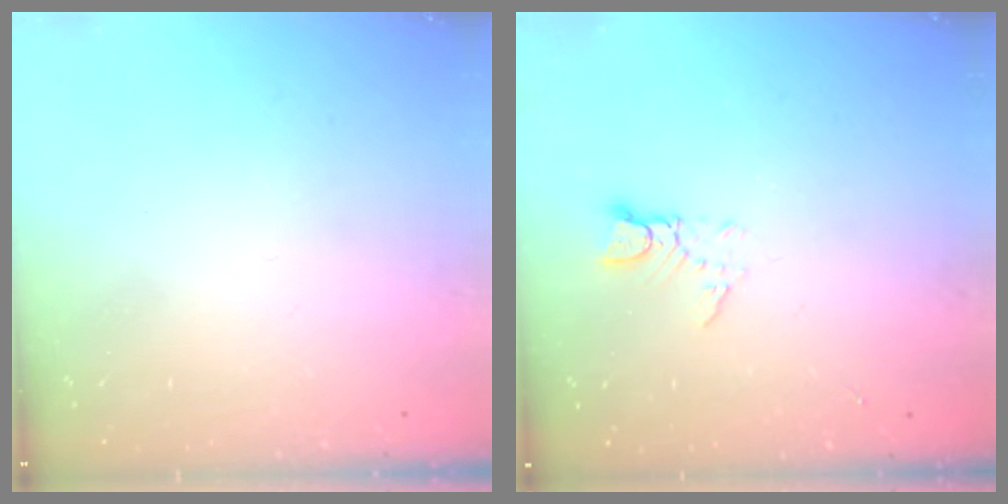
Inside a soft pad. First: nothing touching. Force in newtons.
{"total": 4.0, "press": 4.0, "slide": 0.2}